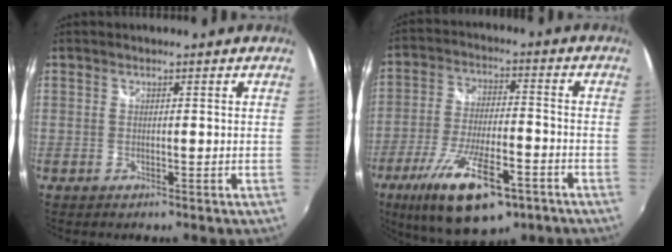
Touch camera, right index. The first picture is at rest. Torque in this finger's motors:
{"motor_torque": [1.78, -0.37, 0.86, 0.21]}